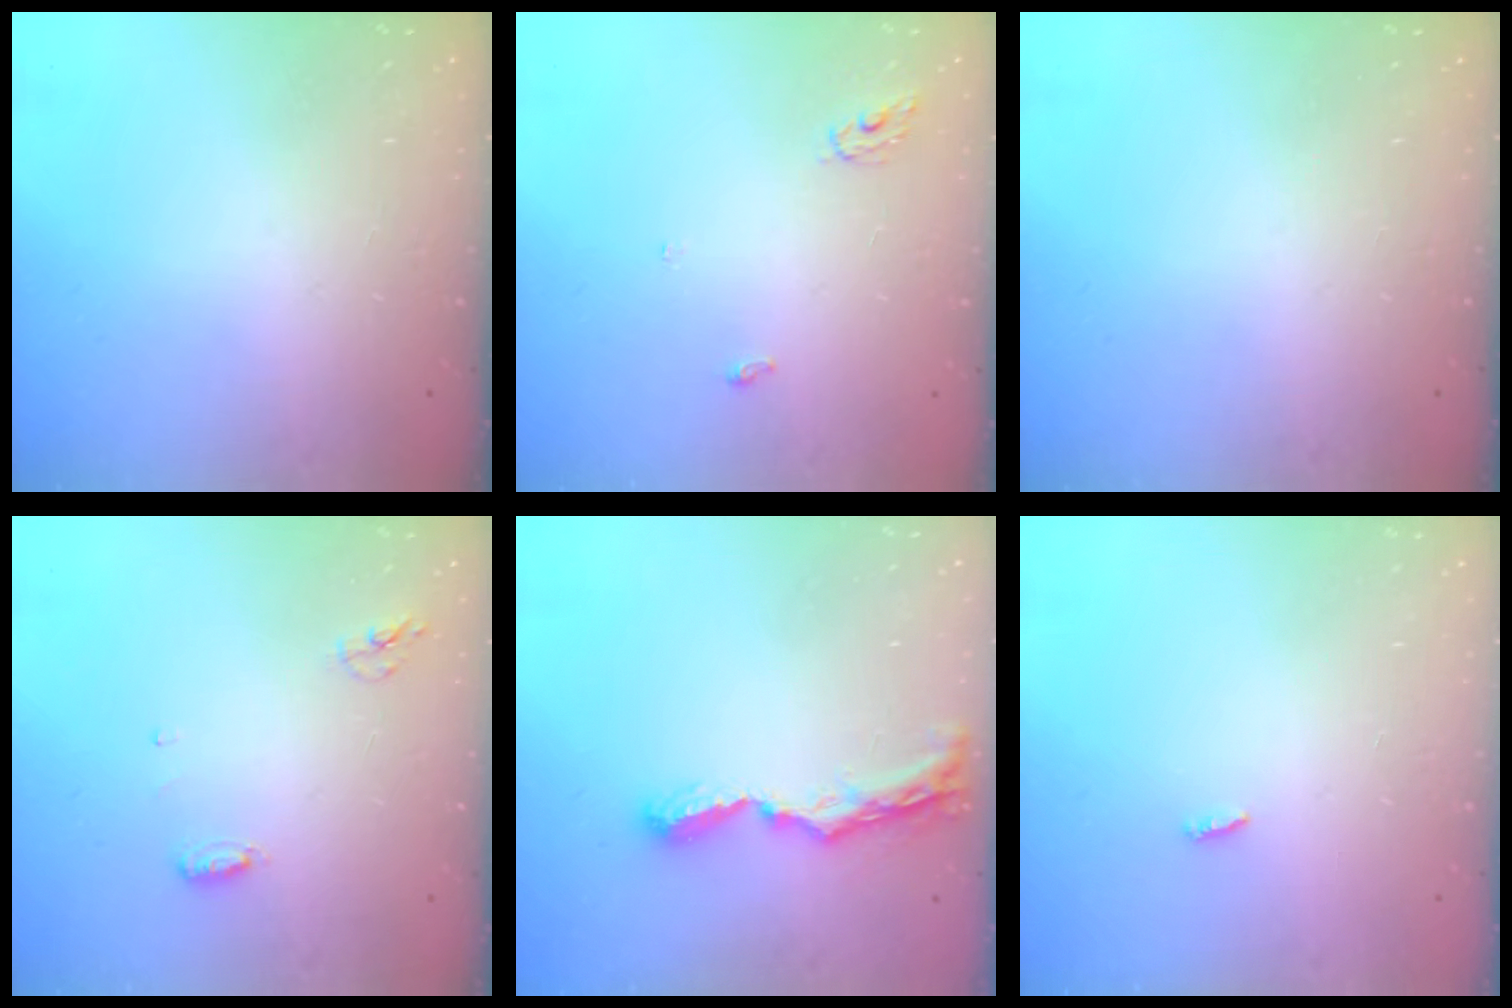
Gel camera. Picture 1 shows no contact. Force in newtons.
{"total": 3.4, "press": 3.3, "slide": 0.3}
{"total": 0.0}
{"total": 5.4, "press": 5.3, "slide": 1.1}
{"total": 8.6, "press": 8.5, "slide": 0.8}
{"total": 2.3, "press": 2.3, "slide": 0.2}